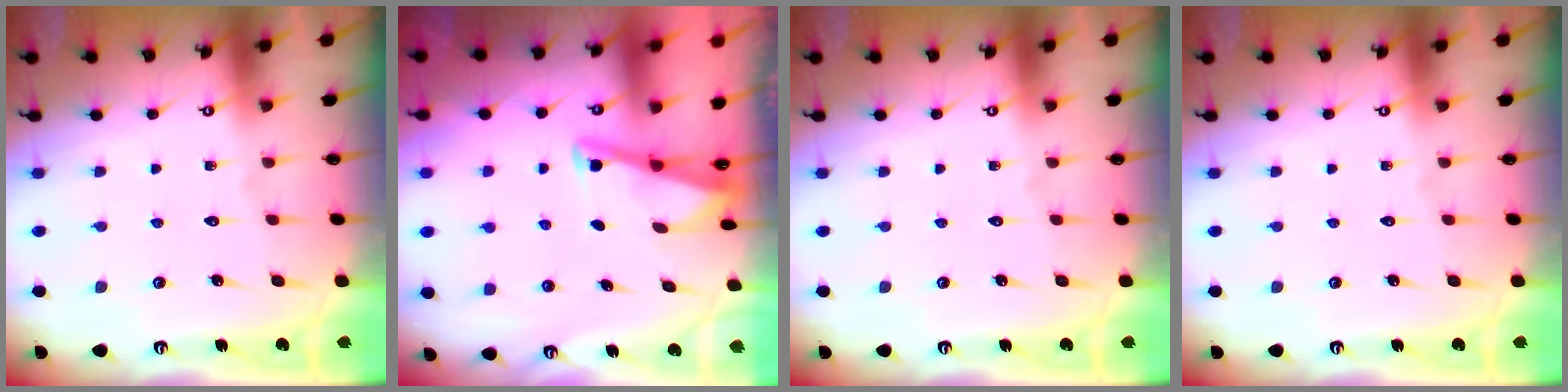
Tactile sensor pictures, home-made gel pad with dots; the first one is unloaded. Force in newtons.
{"total": 2.9, "press": 2.9, "slide": 0.3}
{"total": 0.0}
{"total": 0.0}